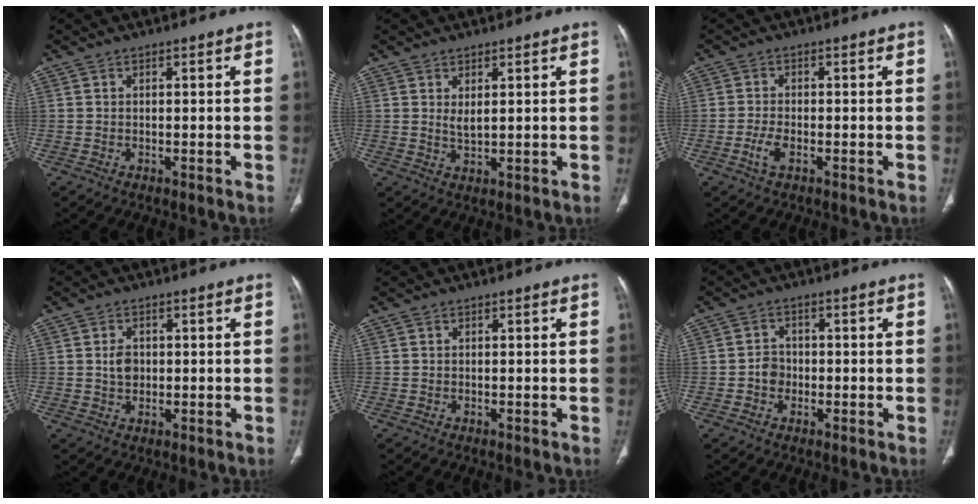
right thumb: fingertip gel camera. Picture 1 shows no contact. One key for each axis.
{"total": 2.4, "fx": 0.9, "fy": 0.8, "fz": 2.0, "tx": -0.038, "ty": -0.013, "tz": 0.022}
{"total": 3.5, "fx": -1.4, "fy": 1.7, "fz": 2.8, "tx": -0.065, "ty": 0.004, "tz": -0.025}
{"total": 3.2, "fx": 0.3, "fy": 2.4, "fz": 2.1, "tx": -0.030, "ty": 0.001, "tz": 0.005}
{"total": 0.0}
{"total": 3.1, "fx": -0.8, "fy": 2.7, "fz": 1.3, "tx": -0.006, "ty": 0.010, "tz": -0.020}